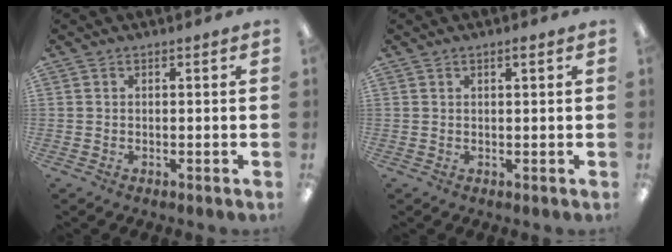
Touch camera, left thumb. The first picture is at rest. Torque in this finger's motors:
{"motor_torque": [-0.15, -0.01, -0.13, -0.13, 0.05]}